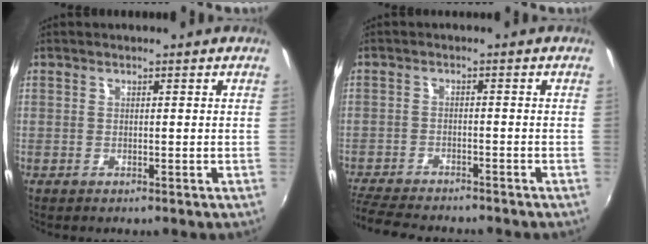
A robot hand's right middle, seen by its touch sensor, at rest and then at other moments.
{"total": 11.0, "force": [-9.9, 2.2, 4.3], "torque": [-0.115, -0.021, -0.165]}